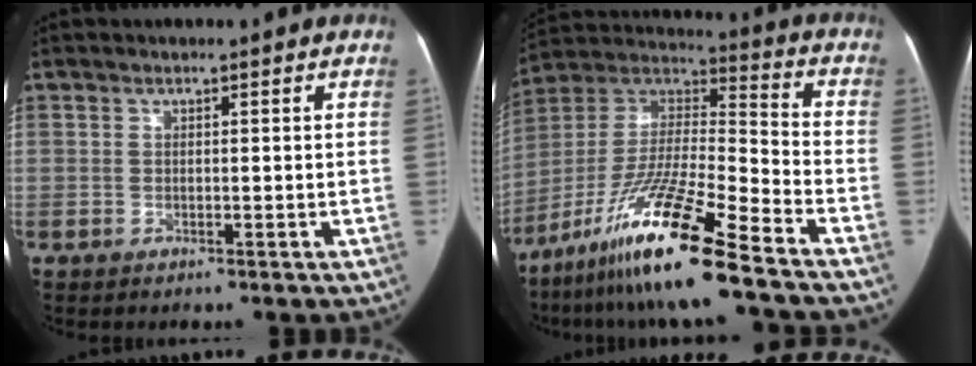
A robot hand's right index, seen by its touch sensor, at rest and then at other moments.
{"total": 18.4, "force": [-12.6, -0.2, 13.4], "torque": [-0.285, -0.024, -0.233]}